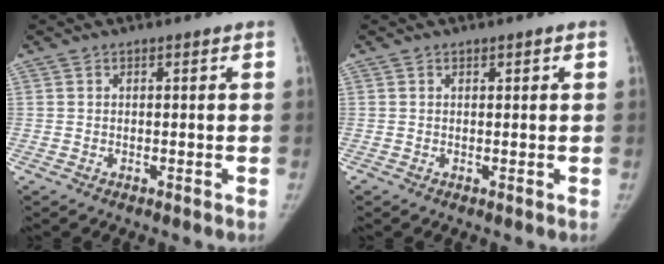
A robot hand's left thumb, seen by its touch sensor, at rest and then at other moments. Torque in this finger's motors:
{"motor_torque": [-0.33, 0.00, -0.22, 0.27, -0.02]}